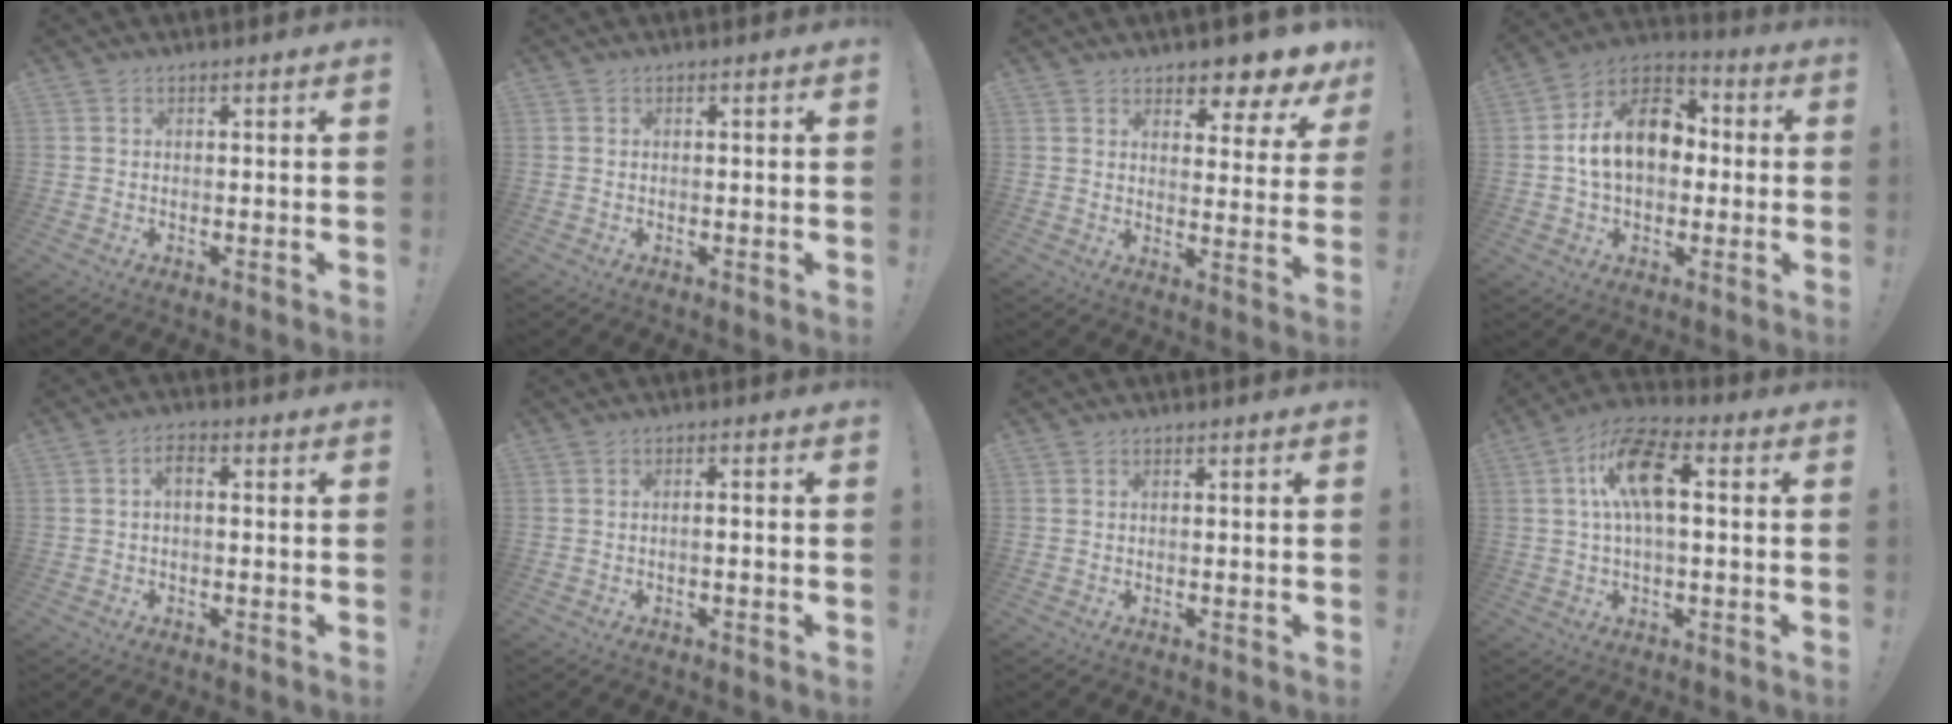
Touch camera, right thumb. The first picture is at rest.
{"total": 0.0}
{"total": 6.9, "force": [6.1, 2.1, 2.4], "torque": [-0.023, -0.067, 0.108]}
{"total": 16.5, "force": [1.7, 11.5, 11.8], "torque": [-0.176, 0.011, 0.033]}
{"total": 2.9, "force": [0.0, 1.5, 2.5], "torque": [-0.040, 0.008, -0.003]}
{"total": 1.5, "force": [-1.0, -0.2, 1.1], "torque": [-0.017, 0.002, -0.019]}
{"total": 0.0}
{"total": 13.6, "force": [1.8, 6.1, 12.0], "torque": [-0.208, 0.016, 0.032]}